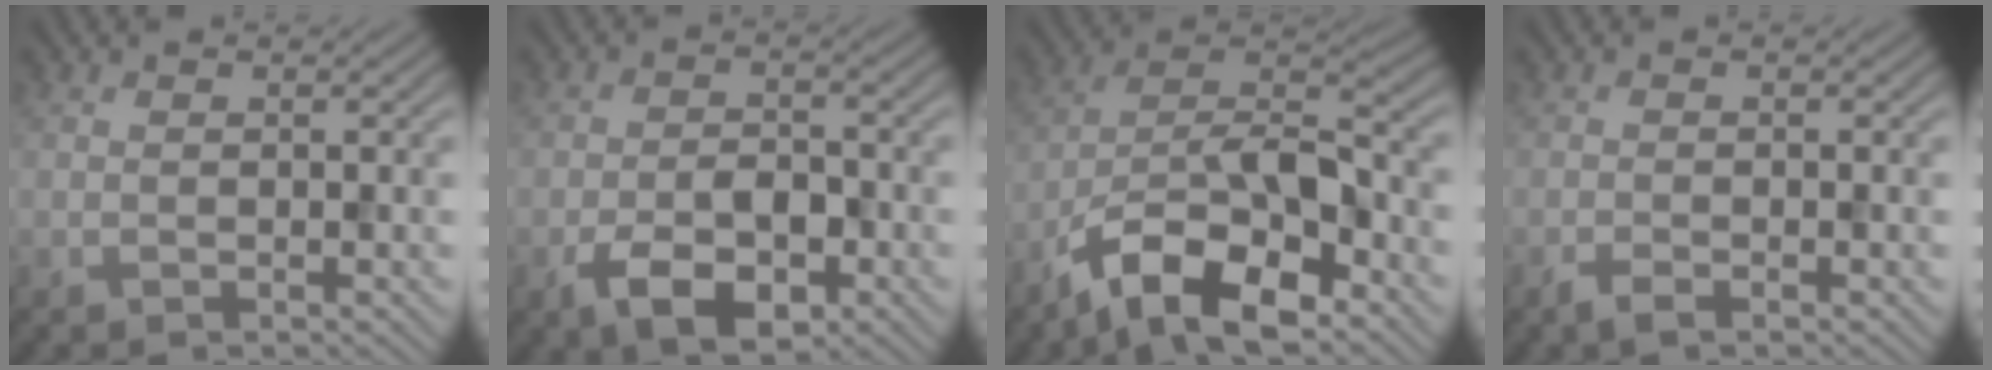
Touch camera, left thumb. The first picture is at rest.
{"total": 6.6, "force": [-3.2, 3.7, 4.4], "torque": [-0.075, -0.004, -0.064]}
{"total": 12.3, "force": [-7.6, 4.7, 8.4], "torque": [-0.148, -0.001, -0.156]}
{"total": 1.3, "force": [-1.0, 0.2, 0.8], "torque": [-0.018, -0.001, -0.021]}